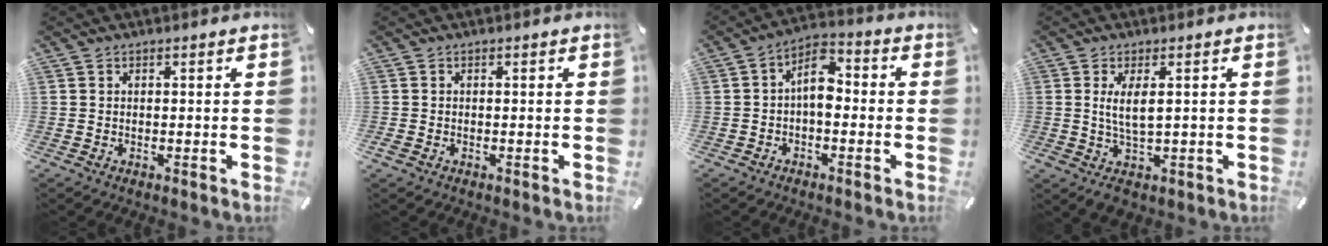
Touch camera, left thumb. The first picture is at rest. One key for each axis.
{"total": 0.6, "fx": -0.1, "fy": 0.5, "fz": 0.1, "tx": 0.001, "ty": 0.004, "tz": -0.005}
{"total": 7.1, "fx": -0.9, "fy": 4.2, "fz": 5.7, "tx": -0.100, "ty": 0.013, "tz": -0.019}
{"total": 6.0, "fx": 0.6, "fy": 2.8, "fz": 5.2, "tx": -0.105, "ty": -0.003, "tz": 0.007}